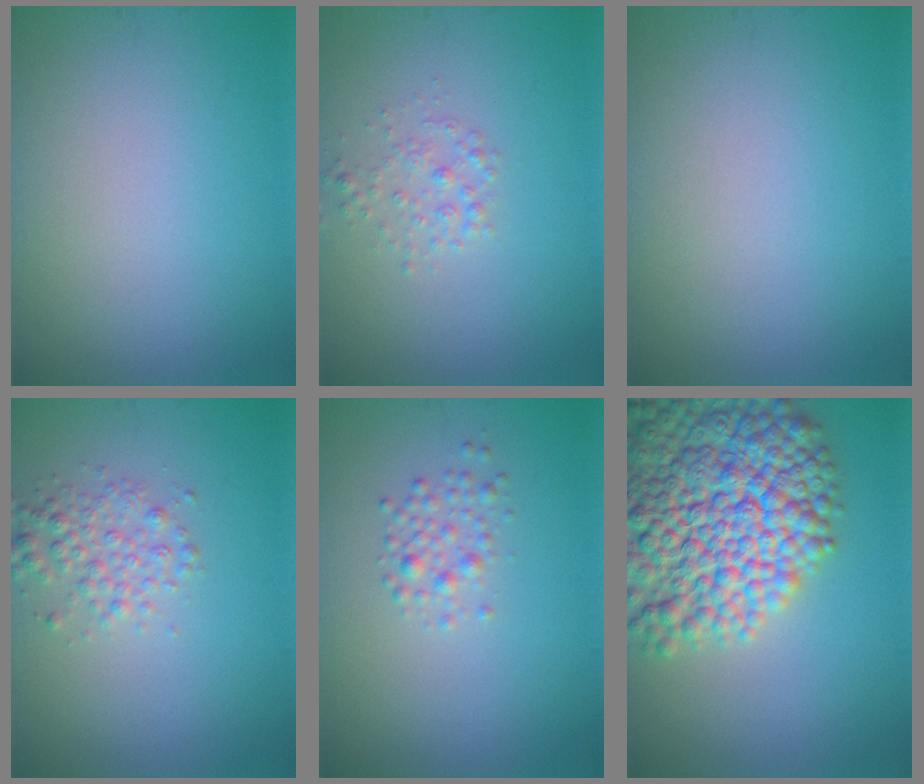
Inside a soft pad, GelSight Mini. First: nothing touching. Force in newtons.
{"total": 1.5, "press": 1.5, "slide": 0.0}
{"total": 0.0}
{"total": 2.4, "press": 2.4, "slide": 0.0}
{"total": 1.6, "press": 1.6, "slide": 0.1}
{"total": 13.8, "press": 13.8, "slide": 0.7}